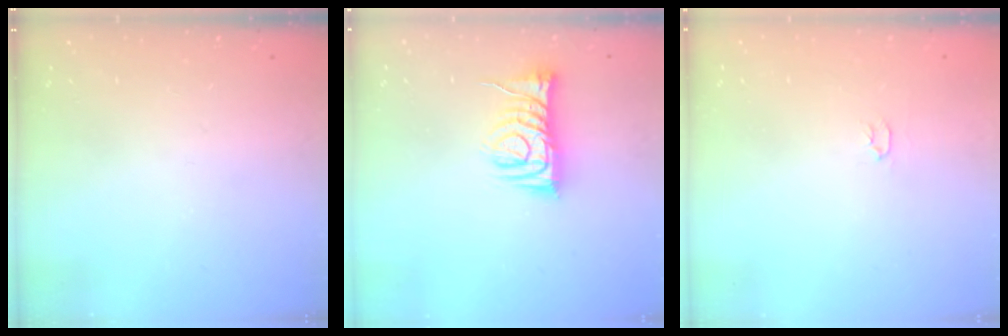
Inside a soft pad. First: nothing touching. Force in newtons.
{"total": 9.2, "press": 9.2, "slide": 0.6}
{"total": 2.0, "press": 2.0, "slide": 0.3}